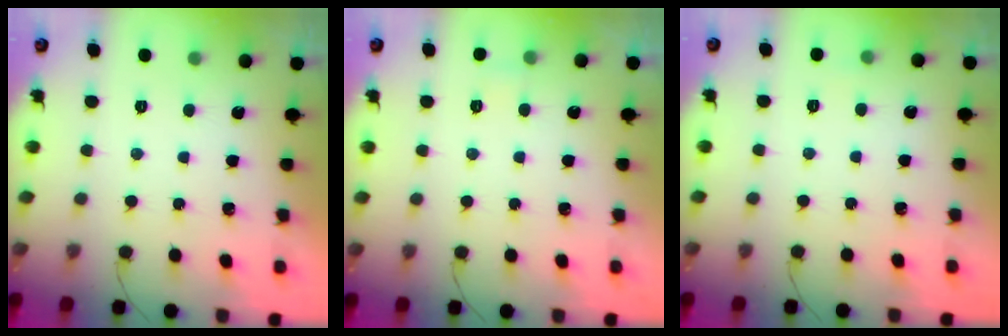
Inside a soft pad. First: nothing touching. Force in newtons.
{"total": 2.1, "press": 2.0, "slide": 0.7}
{"total": 6.7, "press": 1.8, "slide": 6.5}